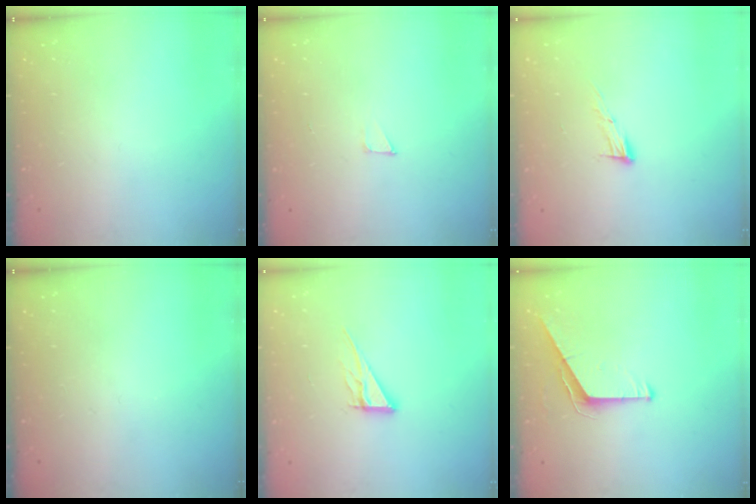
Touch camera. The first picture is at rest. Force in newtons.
{"total": 3.2, "press": 3.2, "slide": 0.3}
{"total": 8.5, "press": 8.4, "slide": 1.5}
{"total": 0.0}
{"total": 8.2, "press": 8.1, "slide": 0.7}
{"total": 6.2, "press": 6.2, "slide": 0.5}